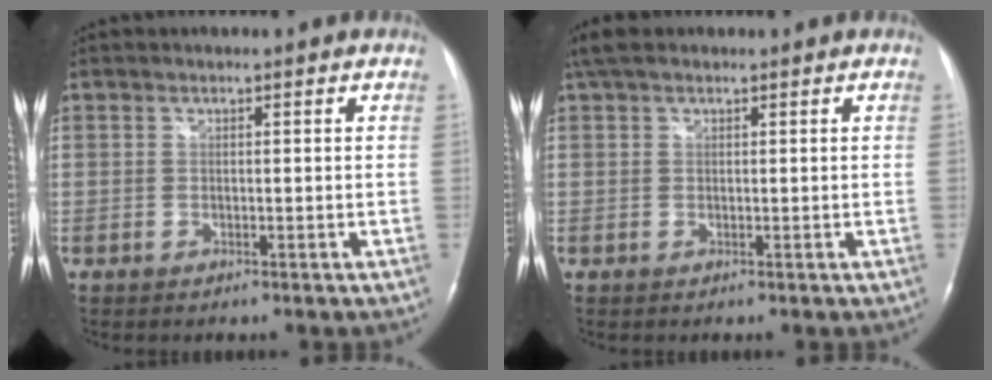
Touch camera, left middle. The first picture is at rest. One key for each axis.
{"total": 3.4, "fx": 2.5, "fy": 1.4, "fz": 1.9, "tx": -0.043, "ty": 0.030, "tz": 0.048}